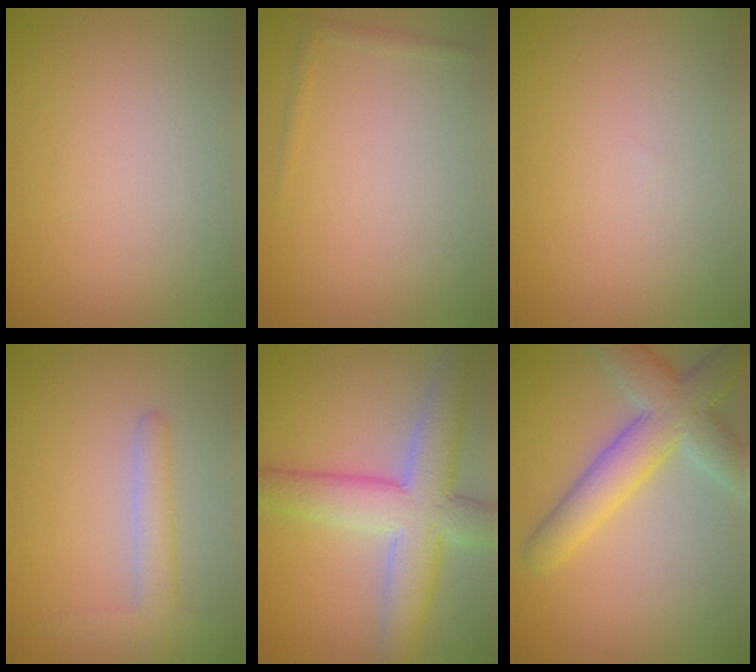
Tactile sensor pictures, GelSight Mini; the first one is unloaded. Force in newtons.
{"total": 0.6, "press": 0.6, "slide": 0.1}
{"total": 0.0}
{"total": 2.4, "press": 2.4, "slide": 0.3}
{"total": 7.4, "press": 7.4, "slide": 0.7}
{"total": 6.1, "press": 6.1, "slide": 0.4}